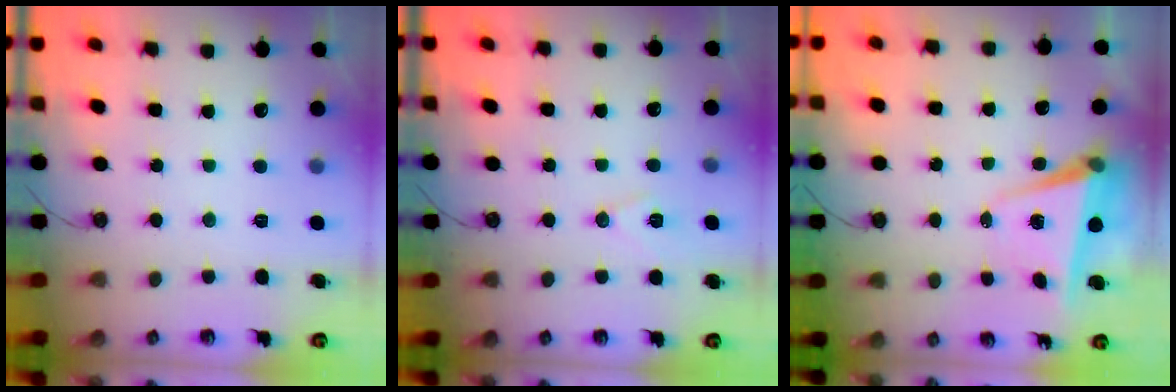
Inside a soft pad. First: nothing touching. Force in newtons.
{"total": 7.4, "press": 6.4, "slide": 3.7}
{"total": 5.7, "press": 5.1, "slide": 2.6}